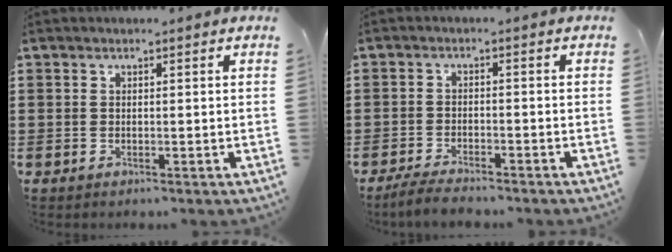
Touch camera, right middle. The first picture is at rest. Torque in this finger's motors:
{"motor_torque": [1.31, -0.66, 0.01, 0.04]}